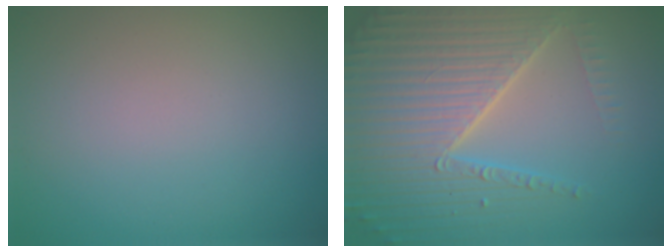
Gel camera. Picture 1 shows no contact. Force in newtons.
{"total": 7.1, "press": 6.9, "slide": 1.7}